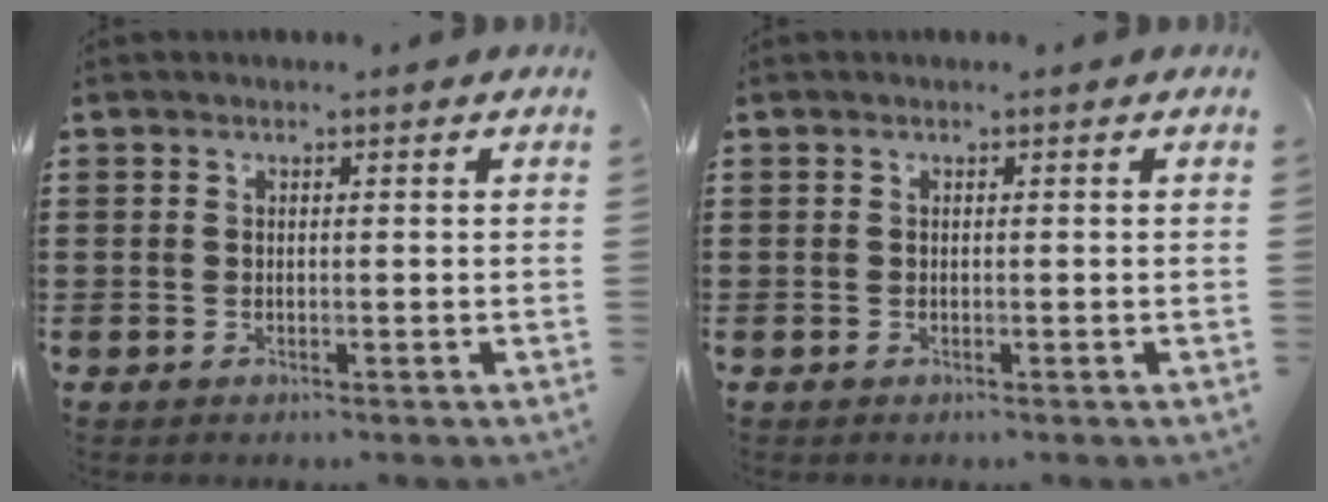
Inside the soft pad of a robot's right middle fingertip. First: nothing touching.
{"total": 0.0}